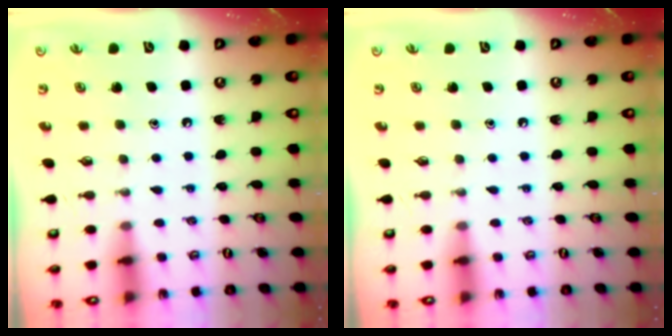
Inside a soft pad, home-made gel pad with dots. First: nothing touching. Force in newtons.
{"total": 0.0}